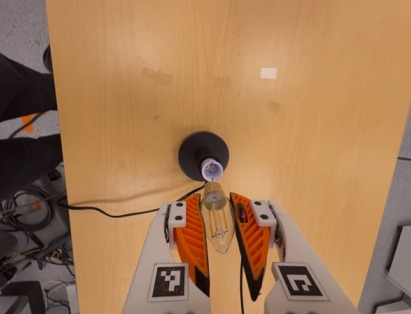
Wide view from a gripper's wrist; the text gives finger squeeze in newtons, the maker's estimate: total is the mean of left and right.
{"total": 20.6, "left": 22.5, "right": 18.7}